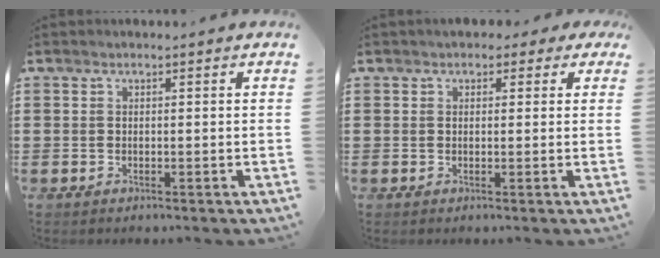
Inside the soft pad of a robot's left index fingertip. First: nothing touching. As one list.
[{"total": 1.5, "force": [0.5, 1.3, 0.5], "torque": [-0.010, 0.007, 0.006]}]